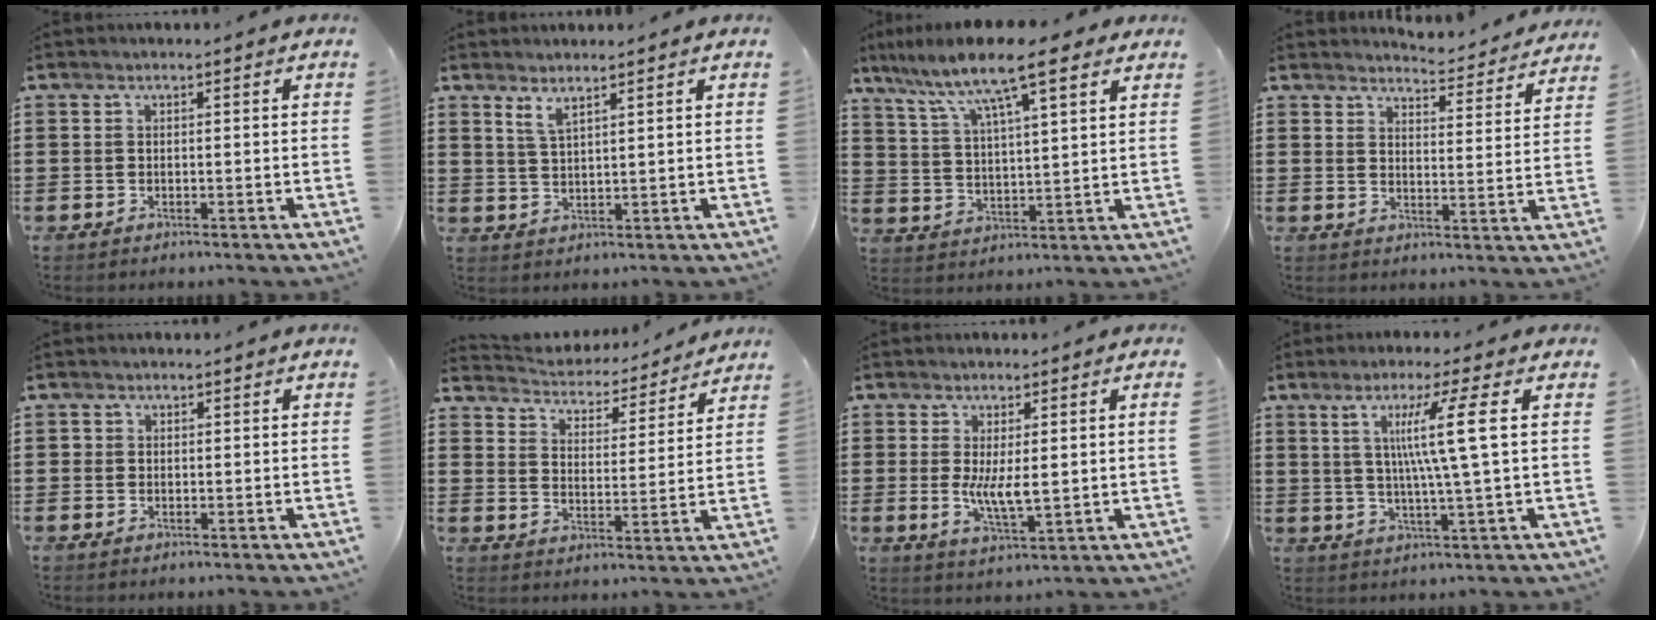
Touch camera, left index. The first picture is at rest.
{"total": 2.9, "force": [2.3, 0.4, 1.7], "torque": [-0.039, 0.002, 0.042]}
{"total": 10.2, "force": [7.5, 2.2, 6.5], "torque": [-0.143, -0.024, 0.126]}
{"total": 4.6, "force": [4.5, -0.1, 0.6], "torque": [-0.013, -0.037, 0.075]}
{"total": 0.8, "force": [0.2, 0.8, 0.0], "torque": [-0.002, 0.007, 0.004]}
{"total": 4.1, "force": [4.1, 0.2, 0.1], "torque": [-0.028, -0.034, 0.065]}
{"total": 5.0, "force": [0.3, 1.2, 4.9], "torque": [-0.091, -0.008, 0.000]}
{"total": 8.9, "force": [2.2, -0.7, 8.6], "torque": [-0.169, 0.002, 0.028]}